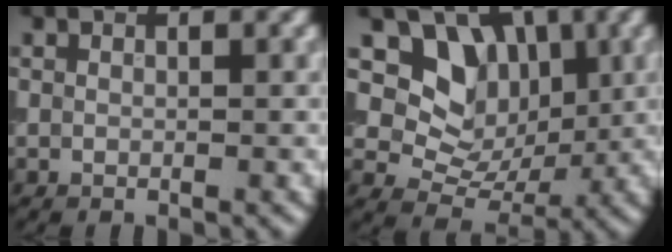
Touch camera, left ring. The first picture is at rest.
{"total": 6.3, "force": [2.2, 5.0, 3.1], "torque": [-0.045, -0.013, 0.026]}